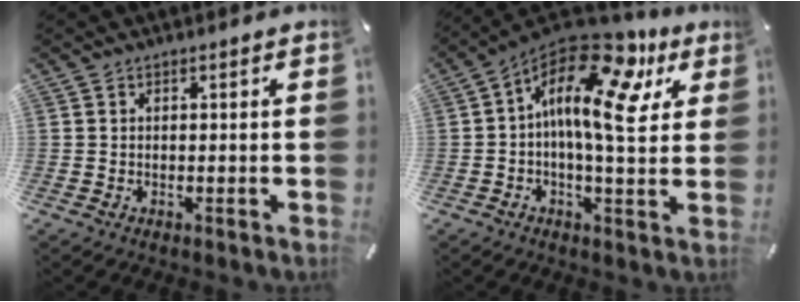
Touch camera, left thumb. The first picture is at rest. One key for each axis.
{"total": 19.4, "fx": 7.1, "fy": 8.0, "fz": 16.2, "tx": -0.291, "ty": -0.054, "tz": 0.106}